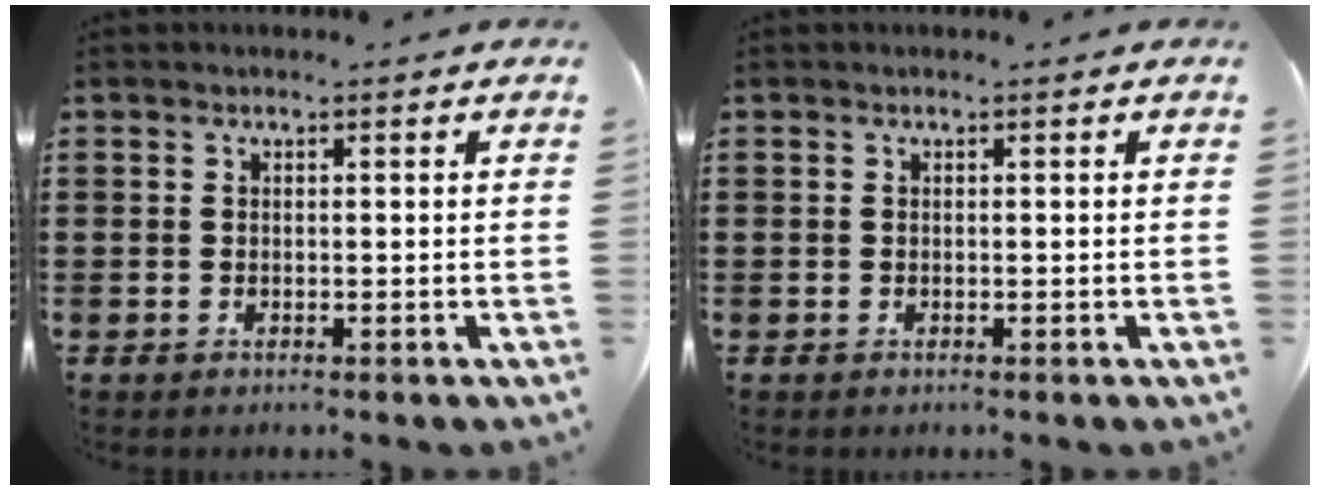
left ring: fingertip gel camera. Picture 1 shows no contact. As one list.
[{"total": 0.0}]